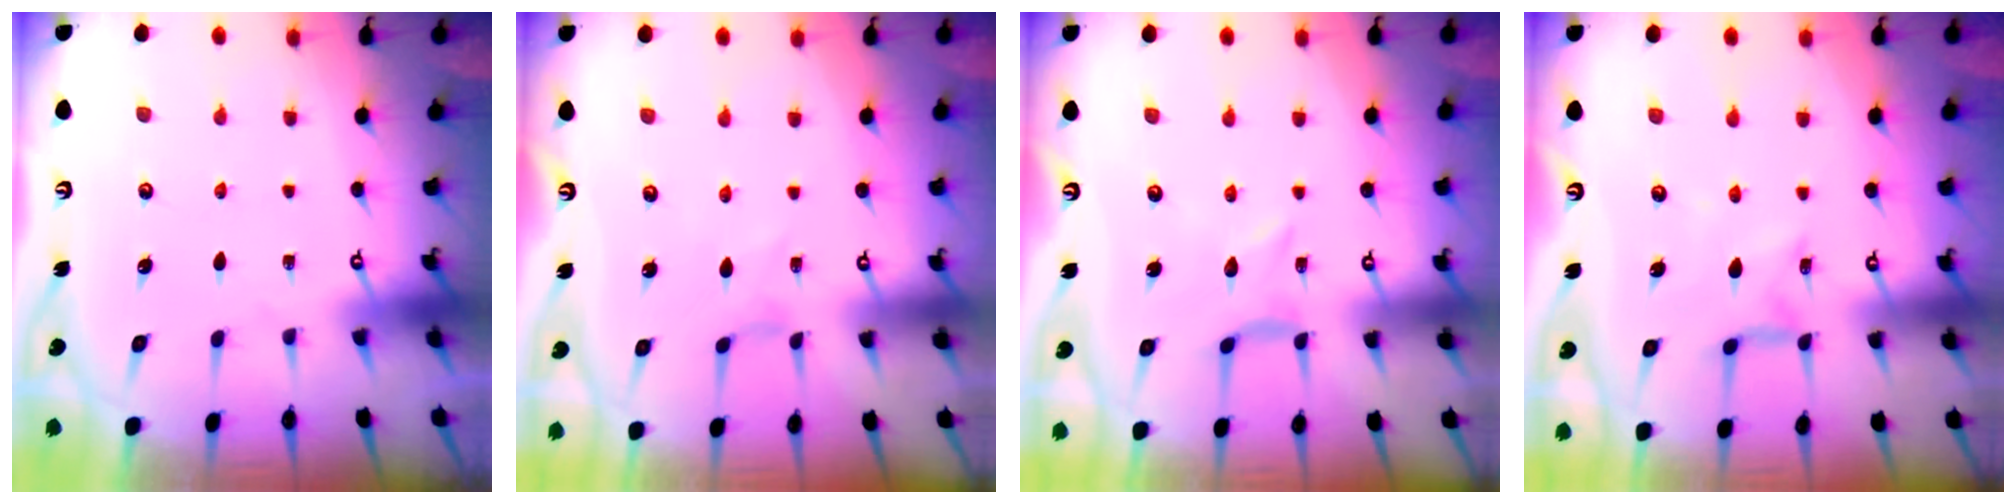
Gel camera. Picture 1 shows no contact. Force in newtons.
{"total": 0.0}
{"total": 1.2, "press": 1.2, "slide": 0.1}
{"total": 2.8, "press": 2.8, "slide": 0.2}